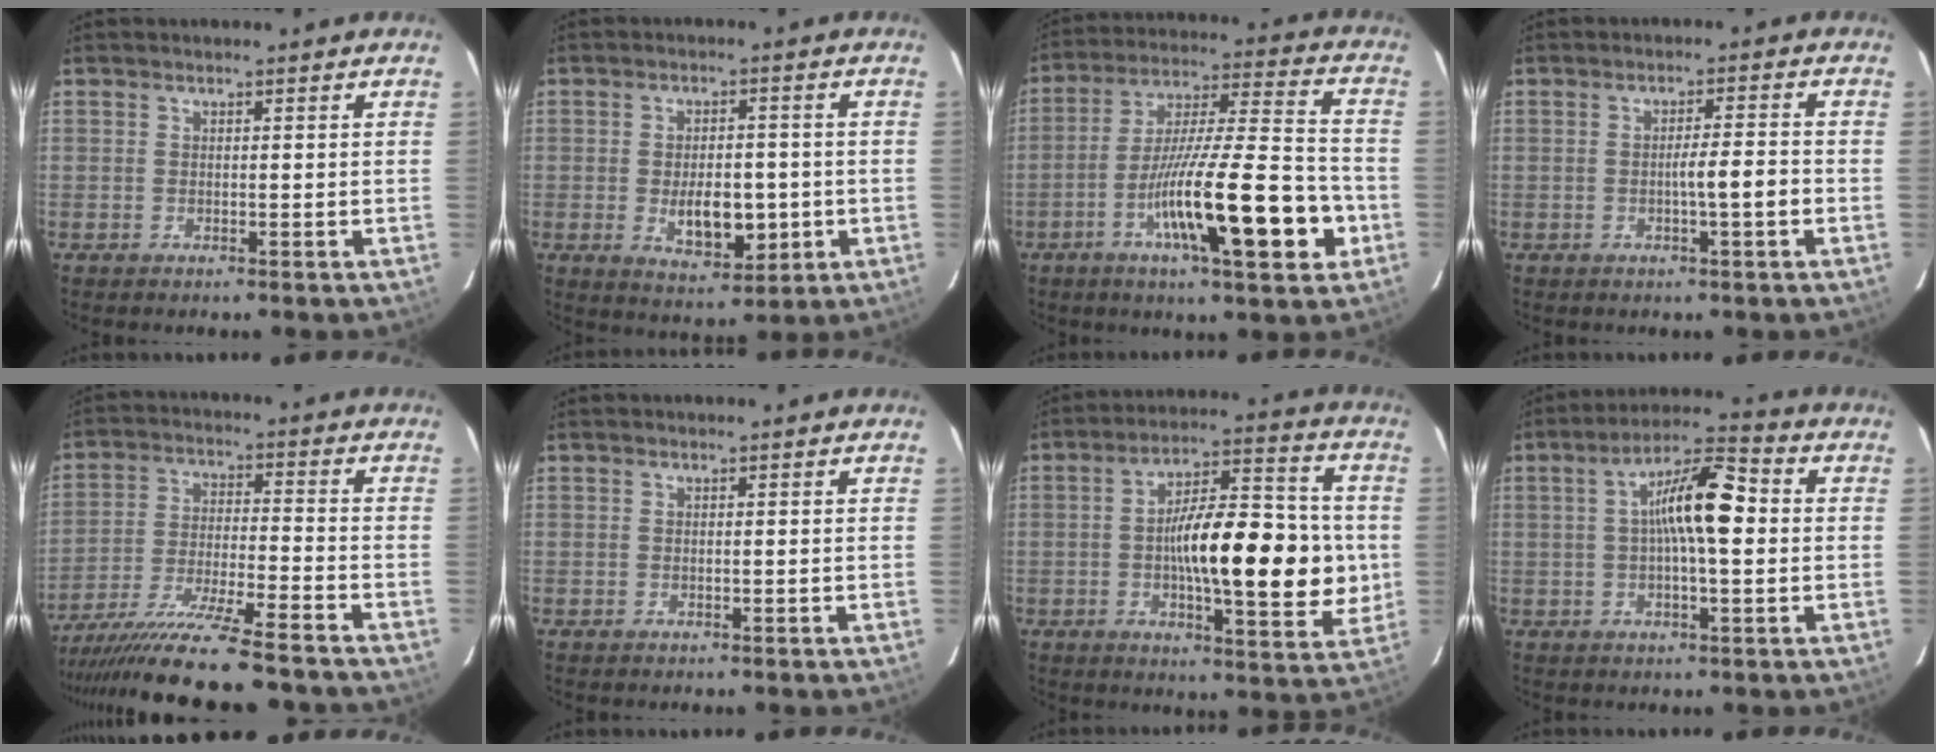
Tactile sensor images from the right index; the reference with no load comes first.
{"total": 8.1, "force": [-1.5, 3.8, 6.9], "torque": [-0.112, -0.005, -0.013]}
{"total": 19.5, "force": [-7.1, 2.1, 18.0], "torque": [-0.293, -0.003, -0.111]}
{"total": 3.9, "force": [-1.1, 0.0, 3.8], "torque": [-0.057, 0.004, -0.018]}
{"total": 17.0, "force": [-14.7, -0.3, 8.5], "torque": [-0.158, -0.035, -0.247]}
{"total": 0.0}
{"total": 18.5, "force": [-1.1, 4.9, 17.8], "torque": [-0.268, 0.019, -0.019]}
{"total": 10.4, "force": [0.9, 2.0, 10.1], "torque": [-0.180, 0.028, 0.010]}